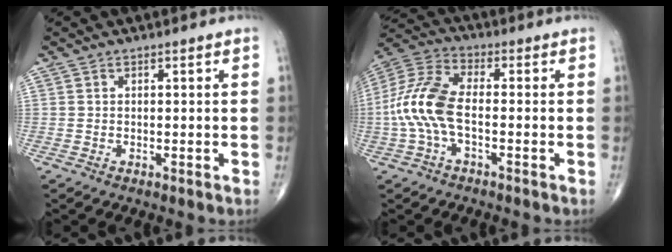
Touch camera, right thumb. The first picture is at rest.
{"total": 11.5, "force": [-1.9, 5.4, 10.0], "torque": [-0.233, 0.029, -0.044]}